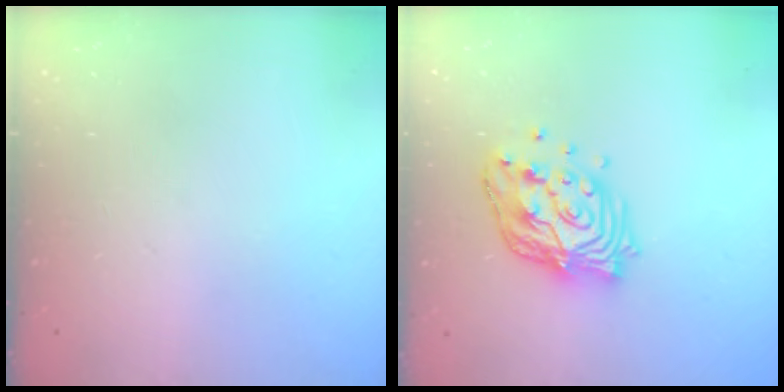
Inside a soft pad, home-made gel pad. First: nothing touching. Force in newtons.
{"total": 14.8, "press": 14.7, "slide": 1.5}